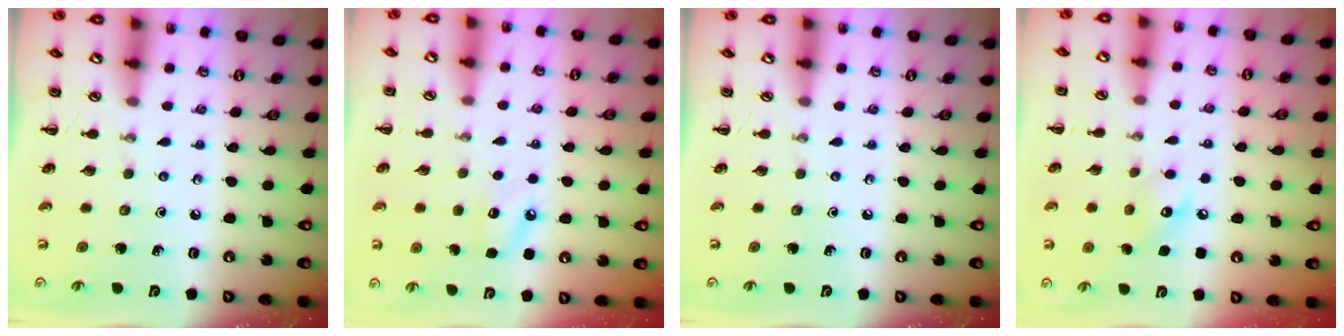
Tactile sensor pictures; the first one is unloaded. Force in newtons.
{"total": 7.7, "press": 7.5, "slide": 1.7}
{"total": 0.0}
{"total": 7.5, "press": 7.4, "slide": 1.3}